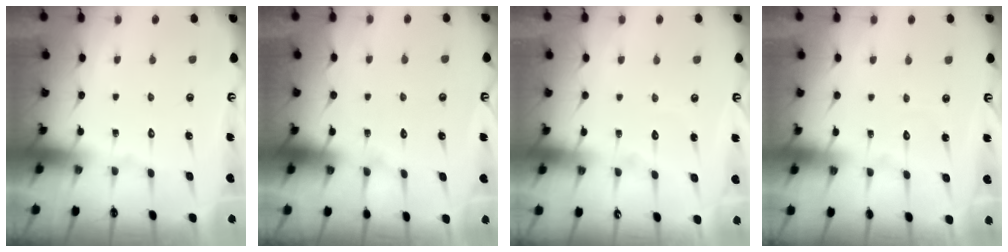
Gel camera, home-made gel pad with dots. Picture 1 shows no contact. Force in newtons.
{"total": 4.4, "press": 4.4, "slide": 0.5}
{"total": 4.9, "press": 4.9, "slide": 0.4}
{"total": 3.3, "press": 3.3, "slide": 0.4}